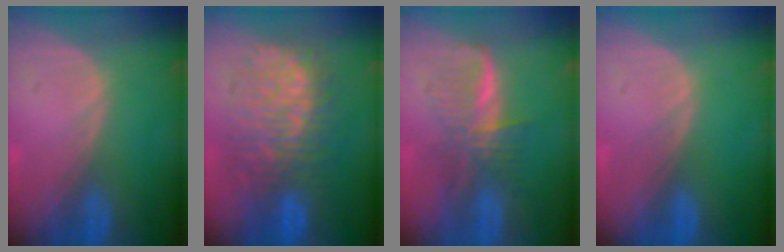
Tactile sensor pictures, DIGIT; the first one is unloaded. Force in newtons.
{"total": 12.0, "press": 11.9, "slide": 1.3}
{"total": 6.2, "press": 6.1, "slide": 0.8}
{"total": 0.0}